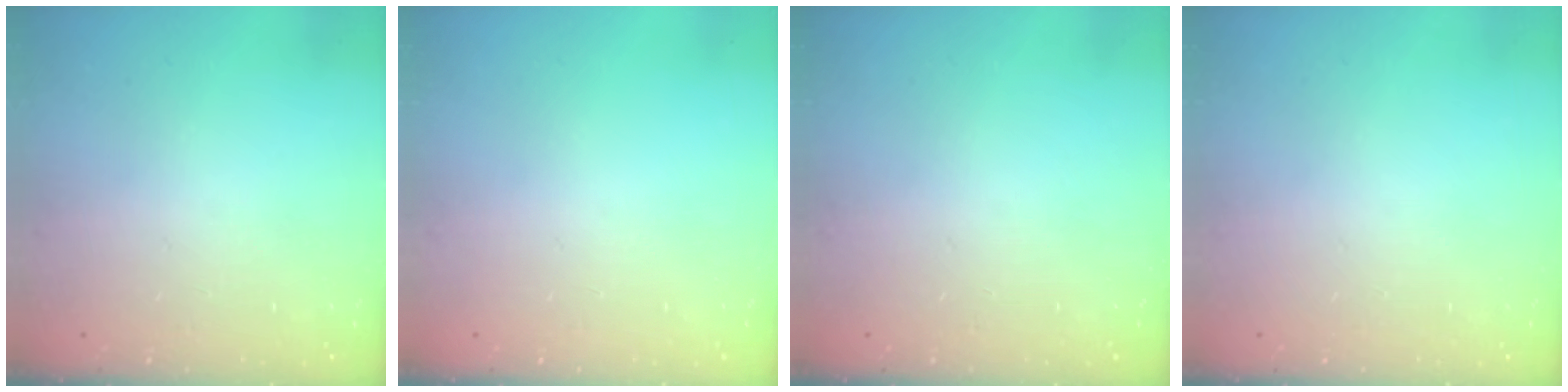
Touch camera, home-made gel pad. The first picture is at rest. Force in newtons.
{"total": 0.0}
{"total": 0.0}
{"total": 0.0}